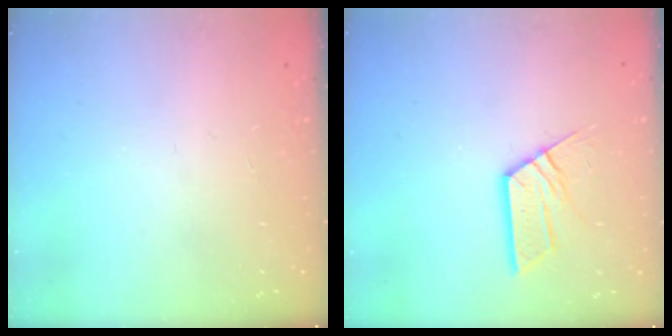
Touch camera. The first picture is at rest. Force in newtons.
{"total": 10.2, "press": 10.1, "slide": 0.9}